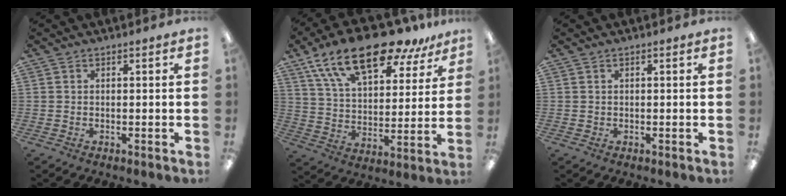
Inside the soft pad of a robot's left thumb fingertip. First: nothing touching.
{"total": 21.4, "force": [15.2, 8.4, 12.5], "torque": [-0.224, -0.079, 0.265]}
{"total": 0.0}